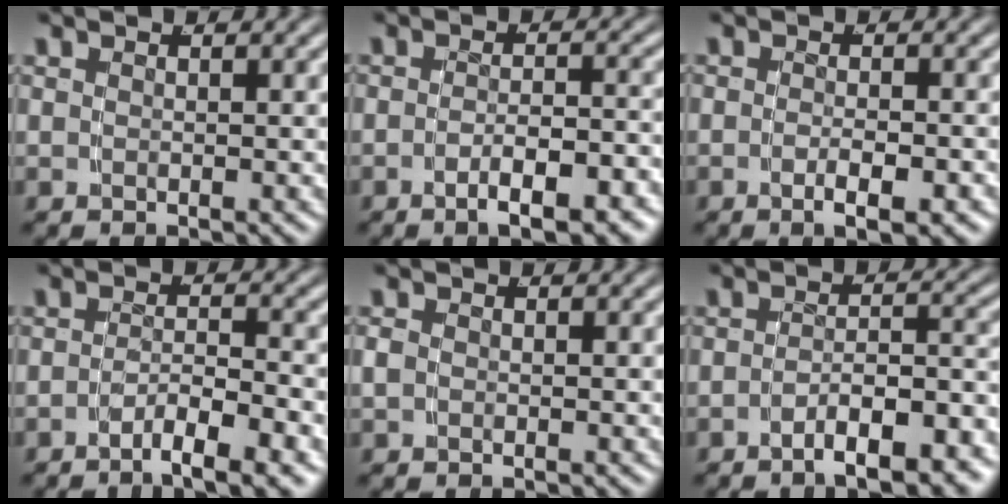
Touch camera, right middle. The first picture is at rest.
{"total": 4.1, "force": [-3.2, 0.6, 2.5], "torque": [-0.038, -0.006, -0.050]}
{"total": 2.7, "force": [-1.6, 0.3, 2.1], "torque": [-0.038, -0.004, -0.025]}
{"total": 4.0, "force": [-3.2, 0.4, 2.5], "torque": [-0.033, -0.009, -0.052]}
{"total": 0.7, "force": [-0.2, 0.4, 0.5], "torque": [-0.014, -0.002, -0.001]}
{"total": 6.1, "force": [-5.1, 1.2, 3.1], "torque": [-0.034, -0.009, -0.076]}